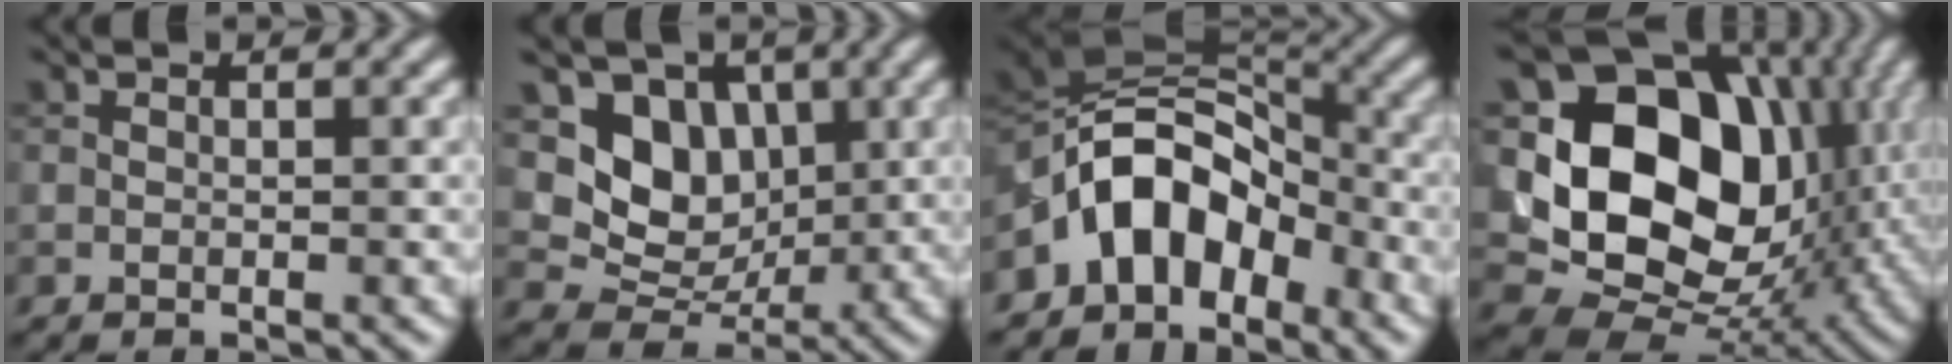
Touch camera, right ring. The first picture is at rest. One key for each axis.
{"total": 6.7, "fx": 1.8, "fy": 5.5, "fz": 3.5, "tx": -0.052, "ty": -0.011, "tz": 0.021}
{"total": 7.6, "fx": -3.7, "fy": 4.9, "fz": 4.5, "tx": -0.054, "ty": 0.017, "tz": -0.083}
{"total": 17.9, "fx": 2.5, "fy": 13.9, "fz": 11.1, "tx": -0.200, "ty": -0.008, "tz": 0.060}